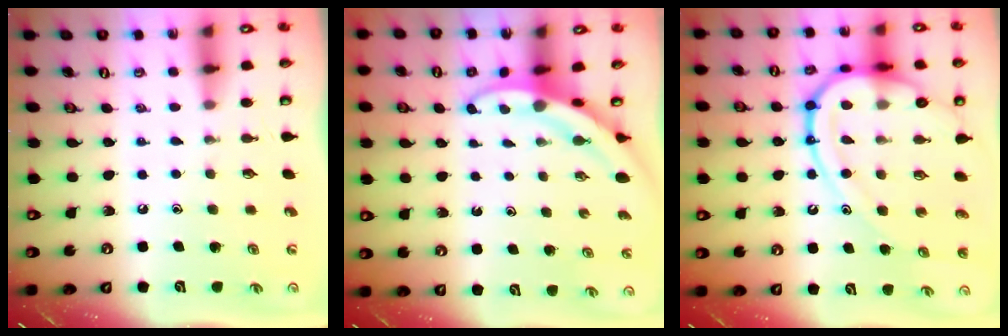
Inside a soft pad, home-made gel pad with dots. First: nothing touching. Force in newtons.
{"total": 3.2, "press": 3.1, "slide": 0.3}
{"total": 17.5, "press": 17.4, "slide": 1.4}